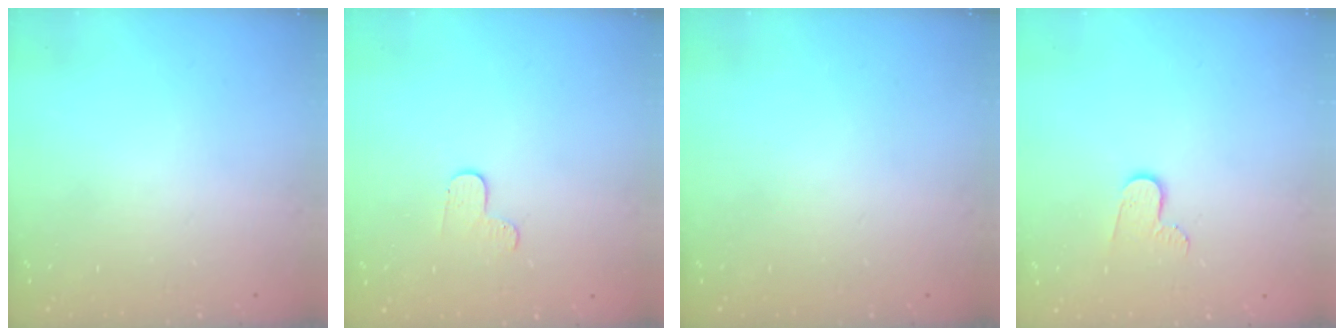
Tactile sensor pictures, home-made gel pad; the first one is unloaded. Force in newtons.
{"total": 3.9, "press": 3.9, "slide": 0.4}
{"total": 0.0}
{"total": 7.0, "press": 7.0, "slide": 0.5}